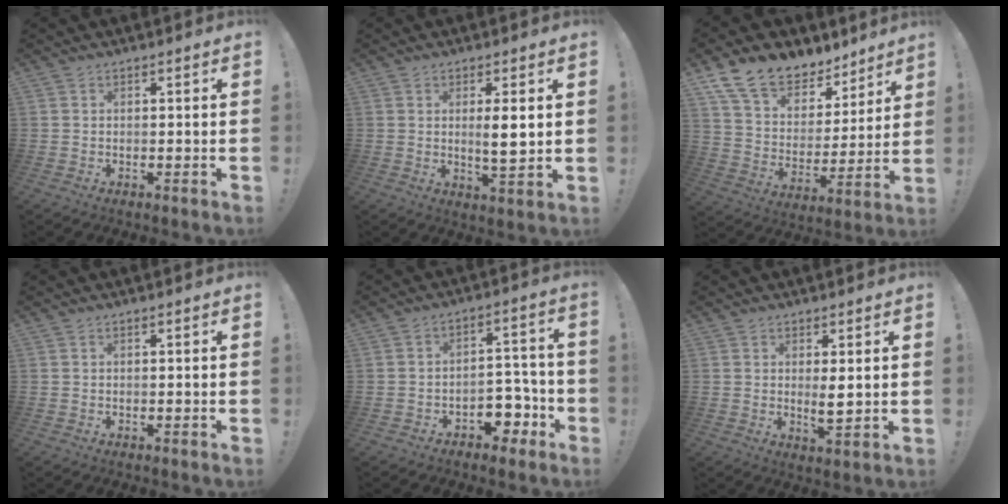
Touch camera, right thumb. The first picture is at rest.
{"total": 5.8, "force": [0.9, 0.8, 5.7], "torque": [-0.088, -0.014, 0.011]}
{"total": 14.7, "force": [11.2, 7.6, 5.6], "torque": [-0.108, -0.080, 0.210]}
{"total": 0.0}
{"total": 9.2, "force": [-5.0, 6.3, 4.5], "torque": [-0.040, 0.040, -0.078]}
{"total": 4.2, "force": [1.2, 1.0, 3.9], "torque": [-0.054, -0.018, 0.019]}